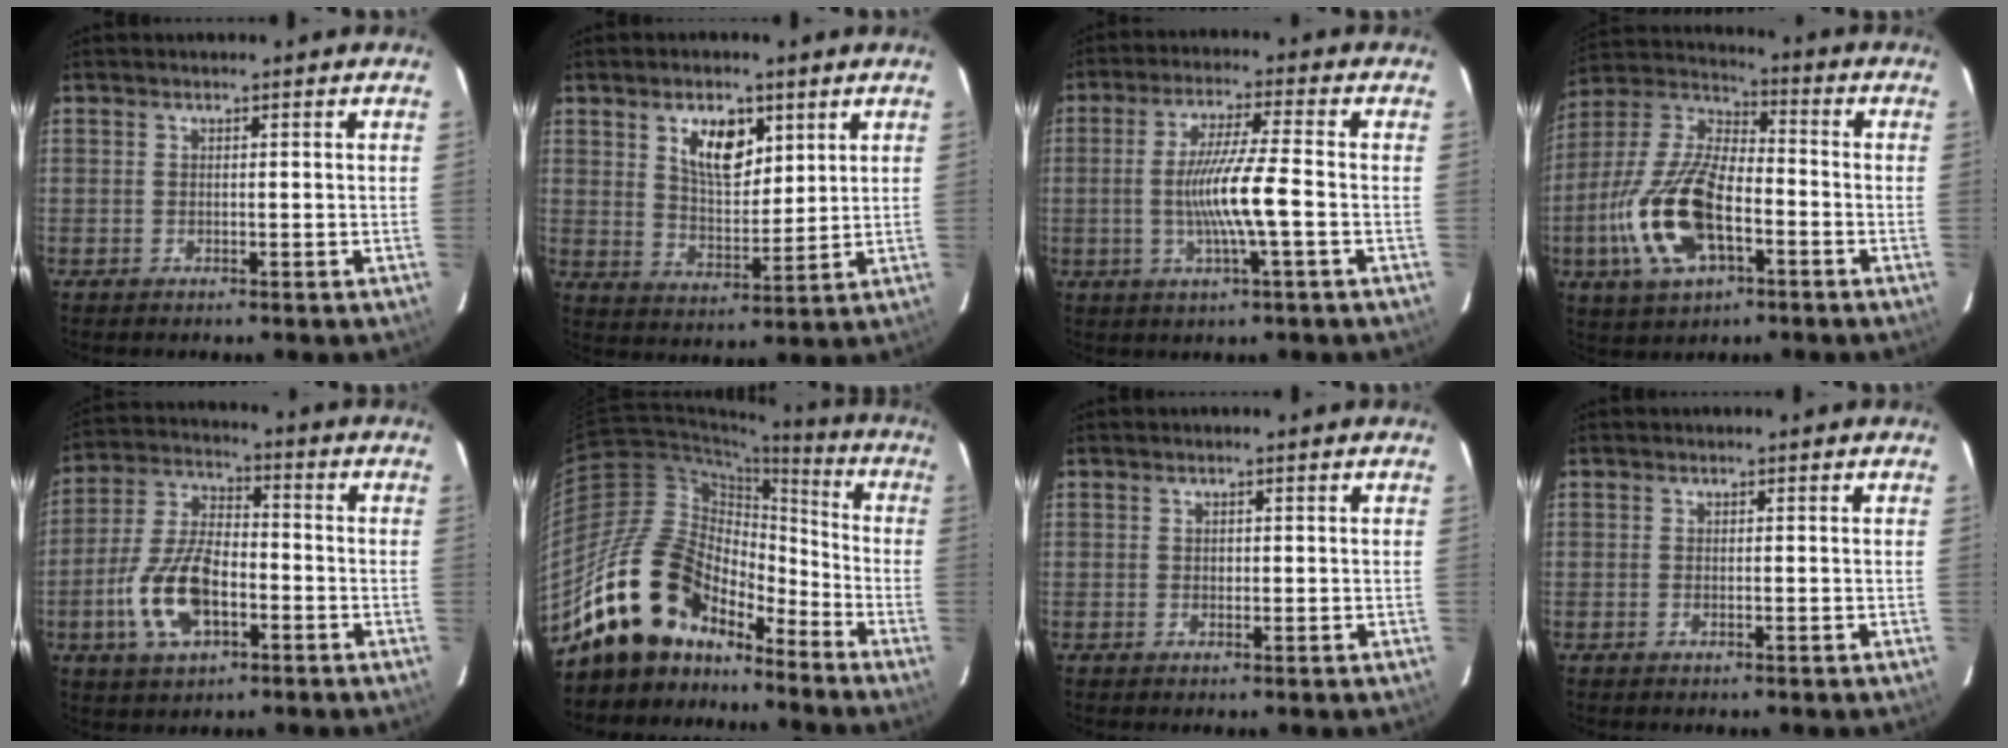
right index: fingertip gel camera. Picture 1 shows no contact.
{"total": 9.0, "force": [4.4, 4.7, 6.4], "torque": [-0.103, 0.002, 0.083]}
{"total": 9.4, "force": [-2.0, -0.3, 9.1], "torque": [-0.173, -0.007, -0.035]}
{"total": 18.1, "force": [-6.0, 8.3, 14.9], "torque": [-0.326, -0.005, -0.114]}
{"total": 13.4, "force": [-4.7, 6.7, 10.6], "torque": [-0.226, 0.007, -0.085]}
{"total": 19.2, "force": [-14.1, 10.1, 8.2], "torque": [-0.159, 0.021, -0.237]}
{"total": 0.8, "force": [0.1, 0.7, 0.2], "torque": [0.000, 0.002, 0.002]}
{"total": 0.0}